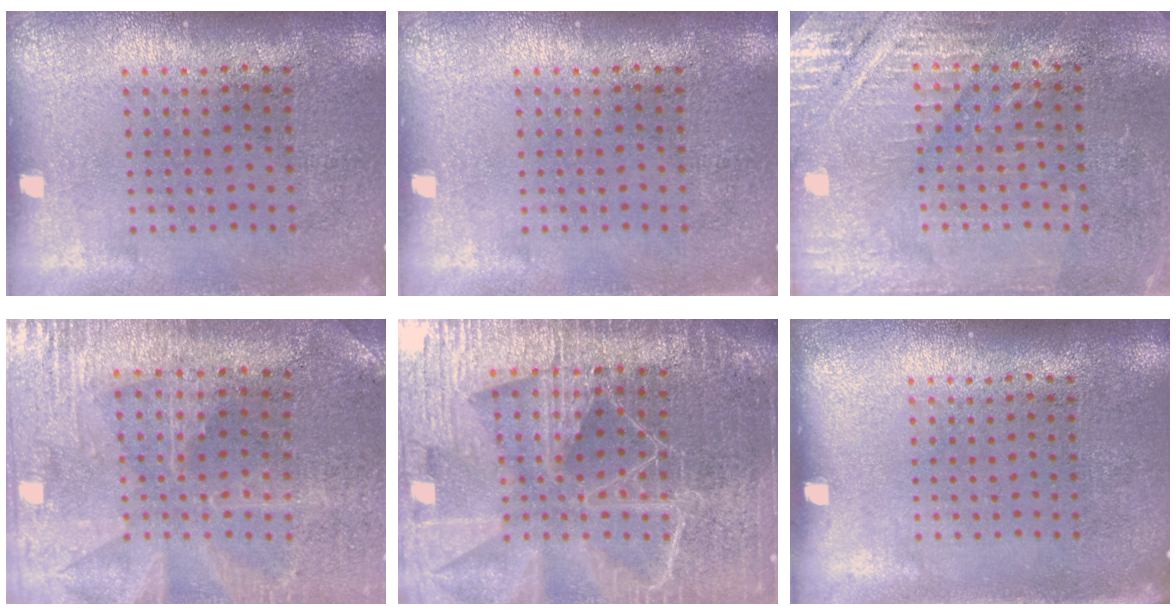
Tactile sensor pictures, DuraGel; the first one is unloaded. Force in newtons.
{"total": 0.0}
{"total": 2.9, "press": 2.8, "slide": 0.5}
{"total": 1.0, "press": 1.0, "slide": 0.3}
{"total": 6.1, "press": 5.3, "slide": 3.0}
{"total": 0.0}